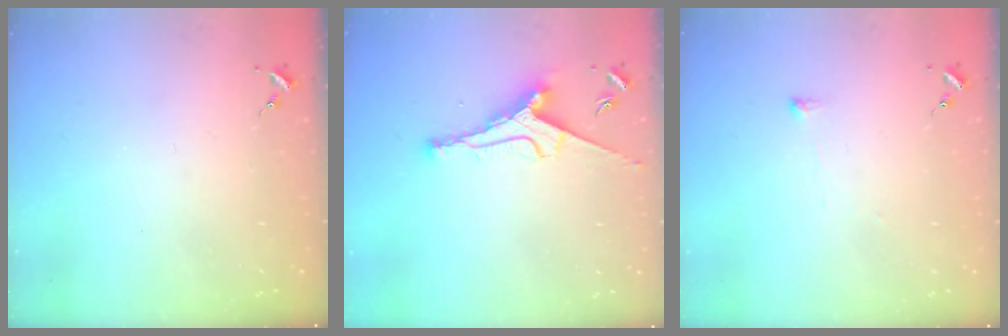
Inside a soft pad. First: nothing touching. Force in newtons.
{"total": 8.9, "press": 8.9, "slide": 0.5}
{"total": 2.7, "press": 2.6, "slide": 0.5}